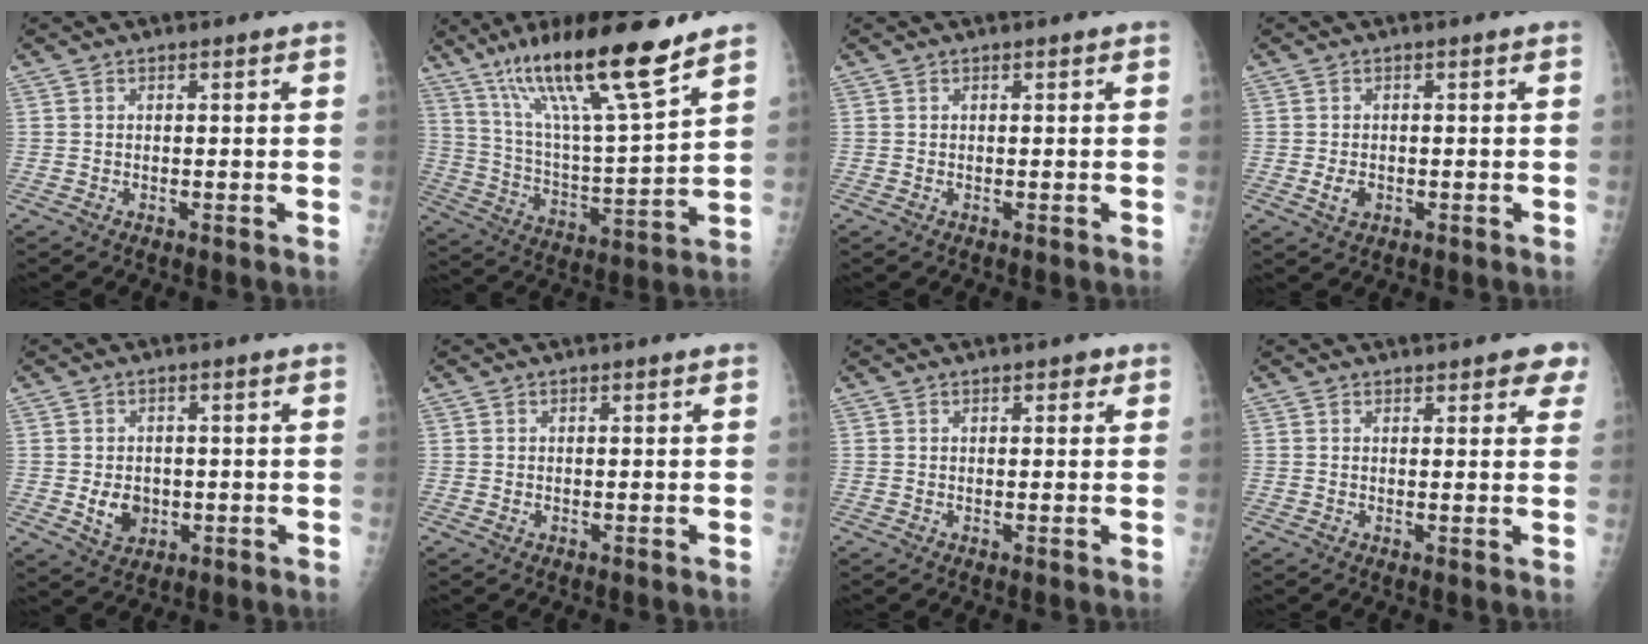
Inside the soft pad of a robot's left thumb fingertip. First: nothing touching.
{"total": 21.2, "force": [14.7, 2.4, 15.1], "torque": [-0.247, -0.066, 0.263]}
{"total": 0.8, "force": [0.4, 0.4, 0.5], "torque": [-0.006, 0.000, 0.006]}
{"total": 2.4, "force": [-0.4, 1.7, 1.7], "torque": [-0.026, -0.001, -0.004]}
{"total": 4.9, "force": [-0.5, 3.9, 2.9], "torque": [-0.030, -0.004, 0.003]}
{"total": 1.1, "force": [0.5, 0.6, 0.8], "torque": [-0.012, 0.000, 0.009]}
{"total": 2.0, "force": [1.2, 1.0, 1.2], "torque": [-0.005, -0.003, 0.013]}
{"total": 5.2, "force": [3.8, 2.0, 2.9], "torque": [-0.002, -0.012, 0.041]}